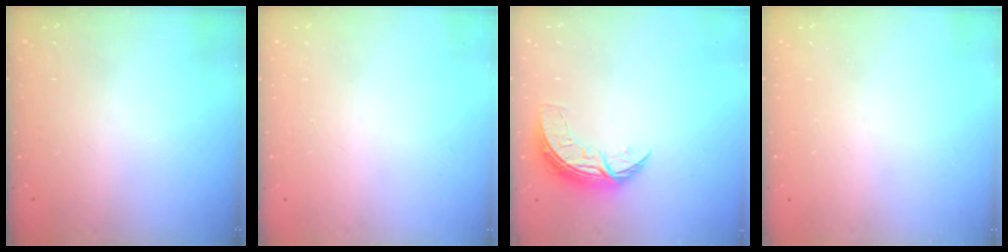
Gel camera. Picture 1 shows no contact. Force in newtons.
{"total": 0.0}
{"total": 7.1, "press": 7.0, "slide": 0.4}
{"total": 0.0}